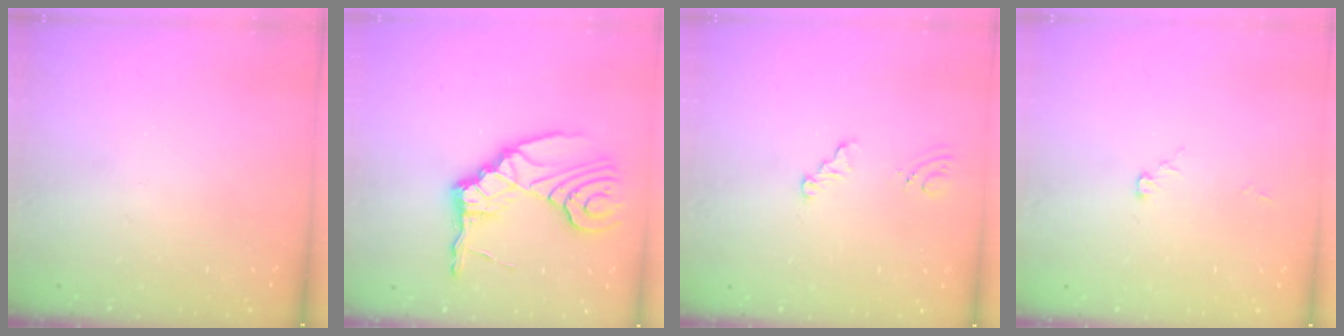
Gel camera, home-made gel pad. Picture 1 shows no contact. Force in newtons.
{"total": 11.4, "press": 11.4, "slide": 1.1}
{"total": 4.9, "press": 1.0, "slide": 4.8}
{"total": 4.5, "press": 4.5, "slide": 0.5}